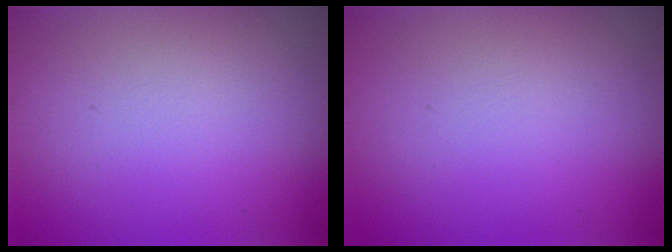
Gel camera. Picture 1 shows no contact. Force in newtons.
{"total": 0.0}